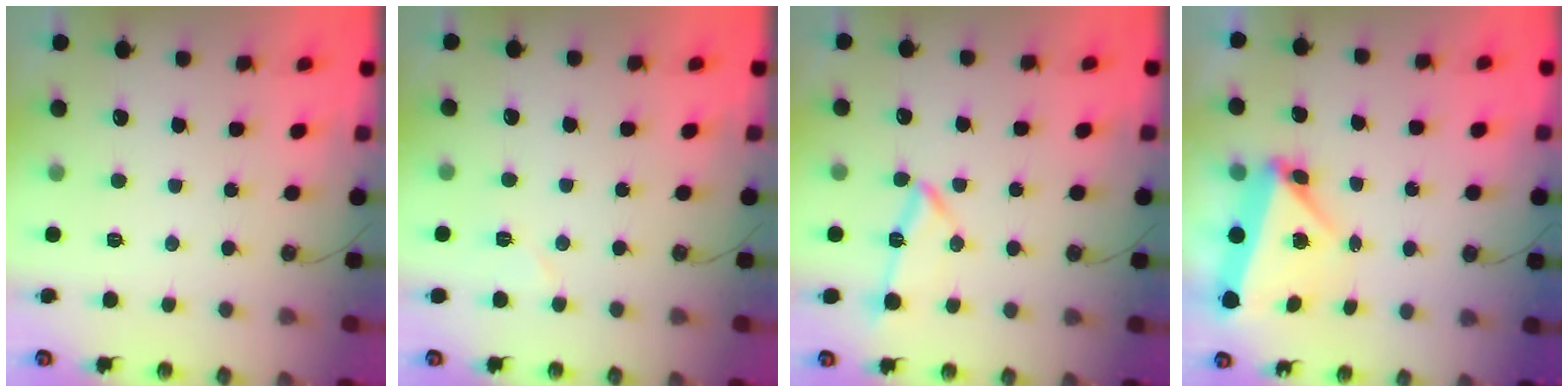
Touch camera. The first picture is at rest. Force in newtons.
{"total": 5.4, "press": 4.7, "slide": 2.6}
{"total": 9.4, "press": 9.3, "slide": 1.2}
{"total": 5.9, "press": 5.8, "slide": 1.0}